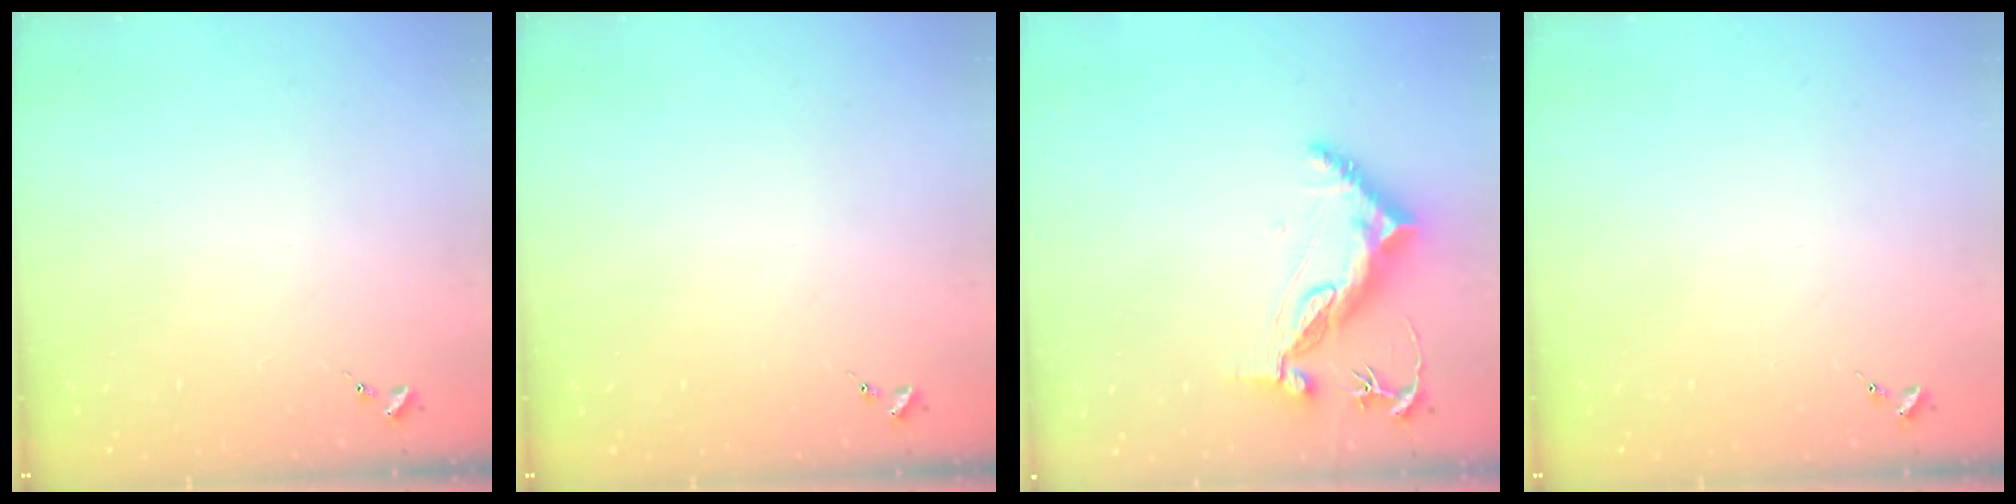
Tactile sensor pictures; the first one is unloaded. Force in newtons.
{"total": 0.0}
{"total": 10.7, "press": 10.6, "slide": 1.2}
{"total": 0.0}